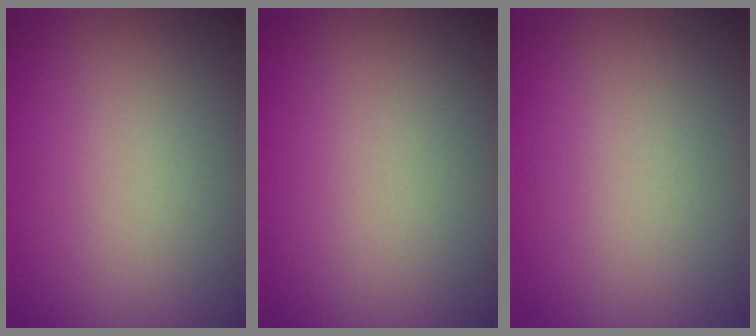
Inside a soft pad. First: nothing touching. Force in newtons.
{"total": 0.0}
{"total": 0.0}